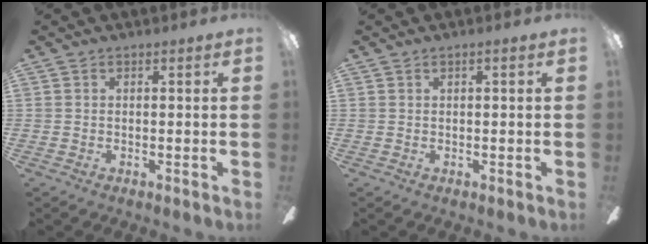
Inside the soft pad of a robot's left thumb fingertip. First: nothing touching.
{"total": 0.8, "force": [0.3, 0.1, 0.8], "torque": [-0.015, 0.001, 0.004]}